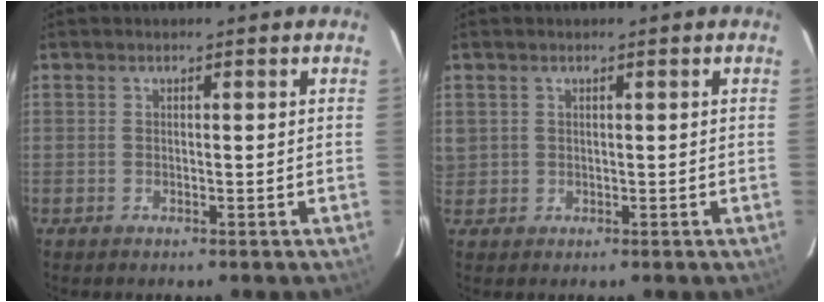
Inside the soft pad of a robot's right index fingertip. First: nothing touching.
{"total": 1.7, "force": [0.5, 1.6, 0.2], "torque": [0.005, 0.004, 0.011]}